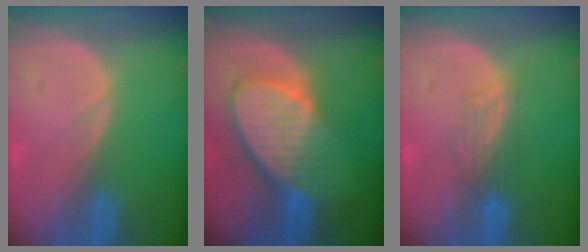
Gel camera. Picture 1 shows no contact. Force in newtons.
{"total": 9.3, "press": 8.3, "slide": 4.3}
{"total": 2.7, "press": 2.7, "slide": 0.4}